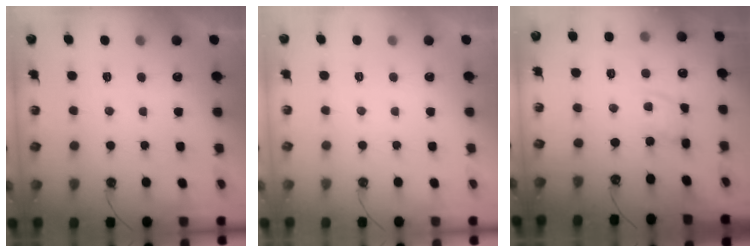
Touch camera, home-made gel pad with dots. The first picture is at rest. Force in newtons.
{"total": 0.0}
{"total": 8.3, "press": 8.3, "slide": 0.5}